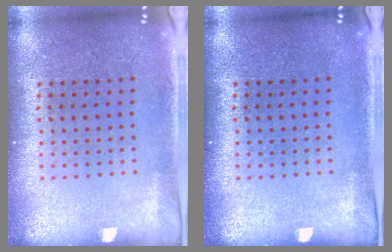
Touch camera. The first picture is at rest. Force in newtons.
{"total": 0.0}